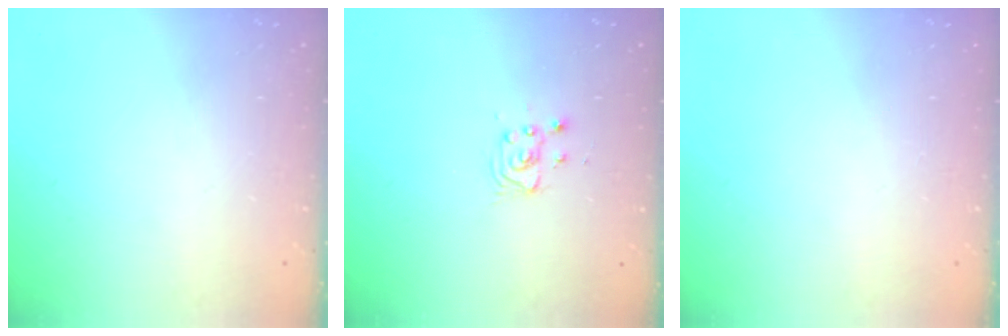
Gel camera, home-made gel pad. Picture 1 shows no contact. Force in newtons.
{"total": 2.8, "press": 2.8, "slide": 0.4}
{"total": 0.0}